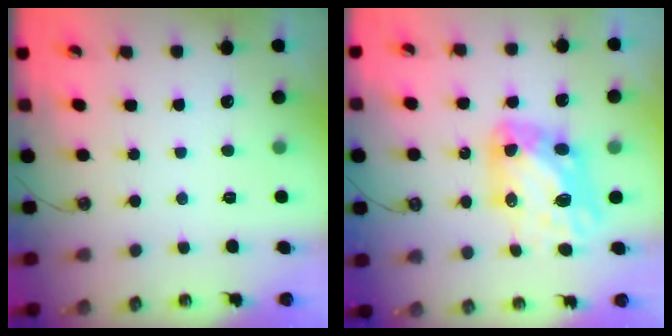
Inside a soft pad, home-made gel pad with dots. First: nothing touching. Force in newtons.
{"total": 11.1, "press": 11.0, "slide": 1.5}